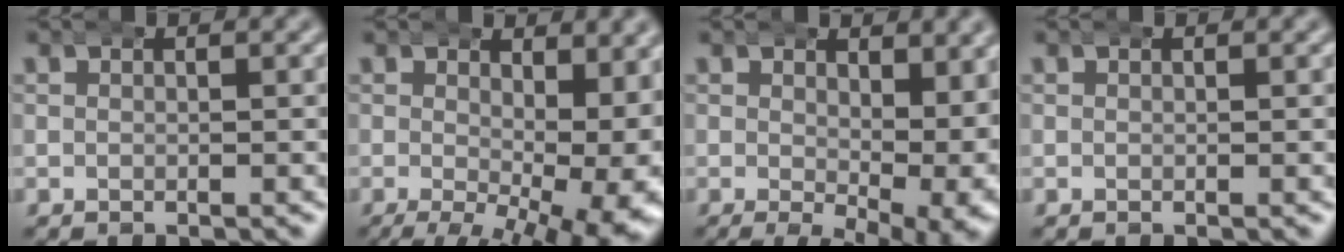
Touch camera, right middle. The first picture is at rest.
{"total": 10.1, "force": [-4.0, 4.7, 8.1], "torque": [-0.110, -0.046, -0.039]}
{"total": 6.4, "force": [-1.5, 2.9, 5.6], "torque": [-0.068, -0.033, -0.009]}
{"total": 0.0}